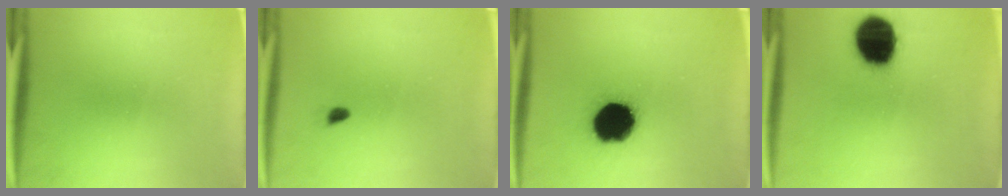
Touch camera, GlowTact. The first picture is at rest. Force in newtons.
{"total": 0.6}
{"total": 18.2}
{"total": 17.9}